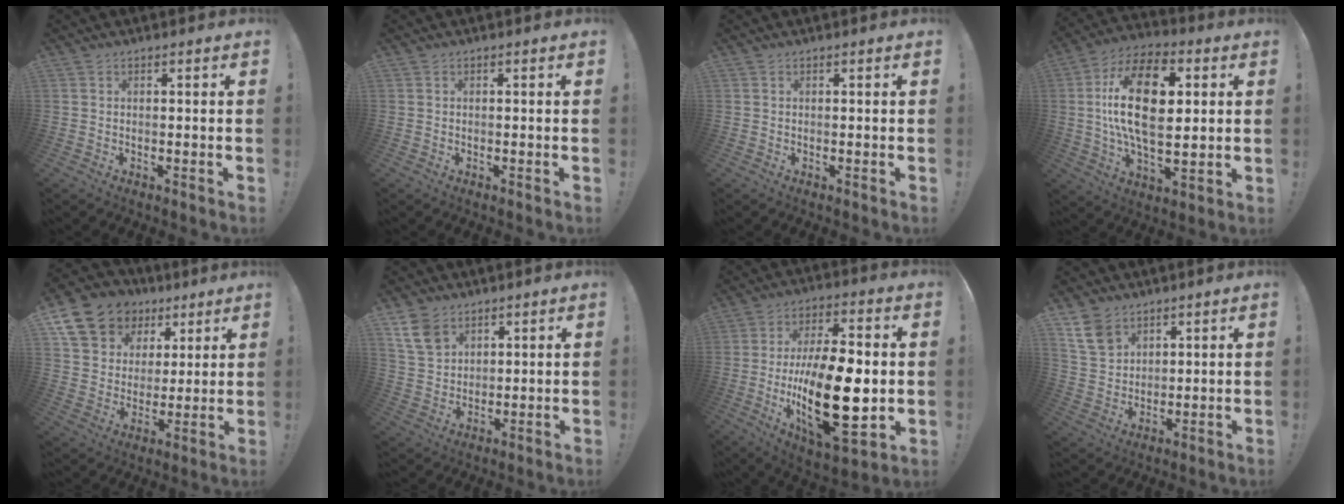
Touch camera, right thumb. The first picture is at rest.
{"total": 0.0}
{"total": 0.0}
{"total": 23.3, "force": [3.1, 12.3, 19.6], "torque": [-0.352, 0.000, 0.044]}
{"total": 15.0, "force": [8.9, 11.0, 4.8], "torque": [-0.081, -0.054, 0.184]}
{"total": 9.9, "force": [6.0, 6.9, 3.7], "torque": [-0.064, -0.028, 0.123]}
{"total": 26.2, "force": [-2.8, 11.7, 23.2], "torque": [-0.424, -0.005, -0.039]}
{"total": 9.8, "force": [6.2, 6.8, 3.2], "torque": [-0.058, -0.031, 0.127]}